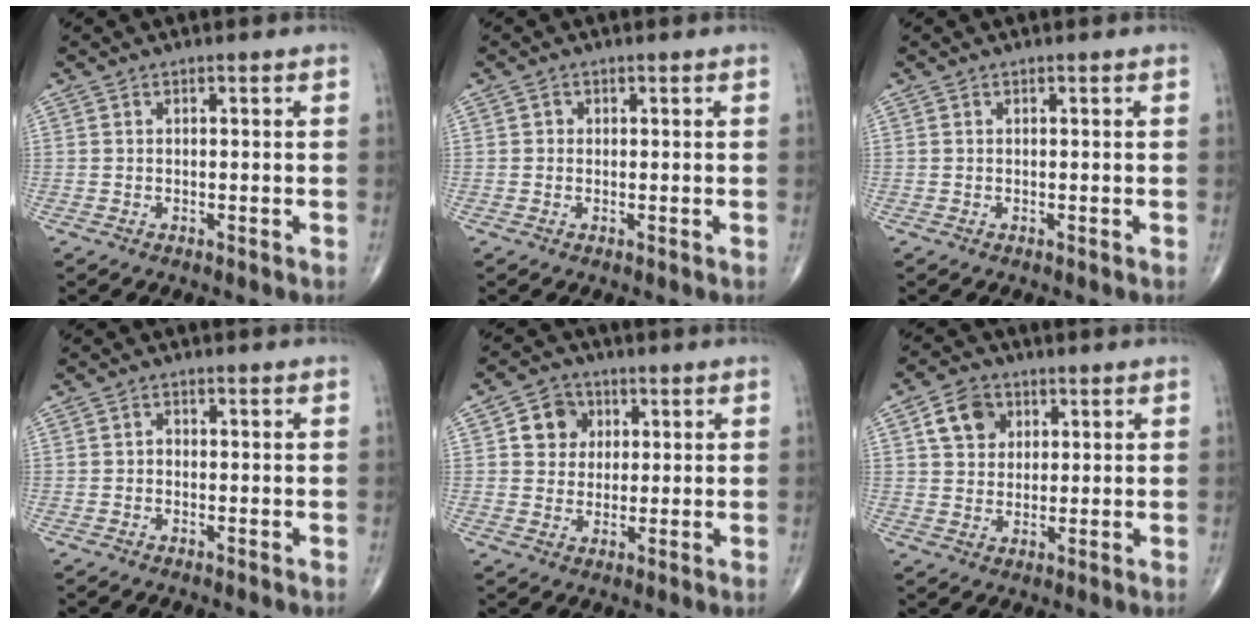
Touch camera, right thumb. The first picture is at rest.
{"total": 0.8, "force": [0.0, 0.7, 0.2], "torque": [0.002, 0.002, 0.000]}
{"total": 0.0}
{"total": 0.9, "force": [-0.3, 0.7, 0.5], "torque": [-0.002, 0.003, -0.009]}
{"total": 6.3, "force": [1.8, 5.5, 2.3], "torque": [-0.005, -0.001, 0.027]}
{"total": 6.8, "force": [2.6, 5.4, 3.2], "torque": [-0.030, -0.004, 0.043]}